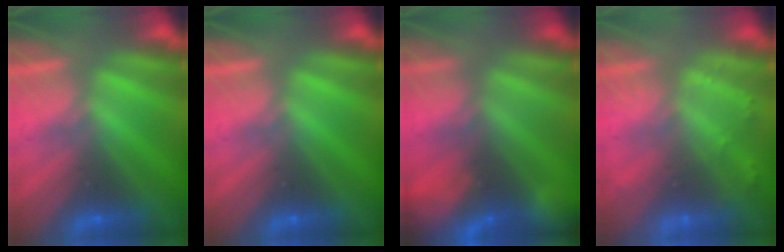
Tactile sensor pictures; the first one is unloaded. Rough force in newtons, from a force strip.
{"total": 0.0}
{"total": 8.8}
{"total": 2.1}